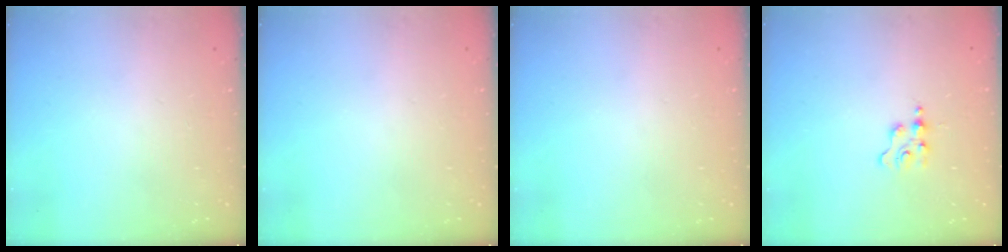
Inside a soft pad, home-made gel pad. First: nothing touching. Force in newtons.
{"total": 0.0}
{"total": 0.0}
{"total": 2.0, "press": 2.0, "slide": 0.2}